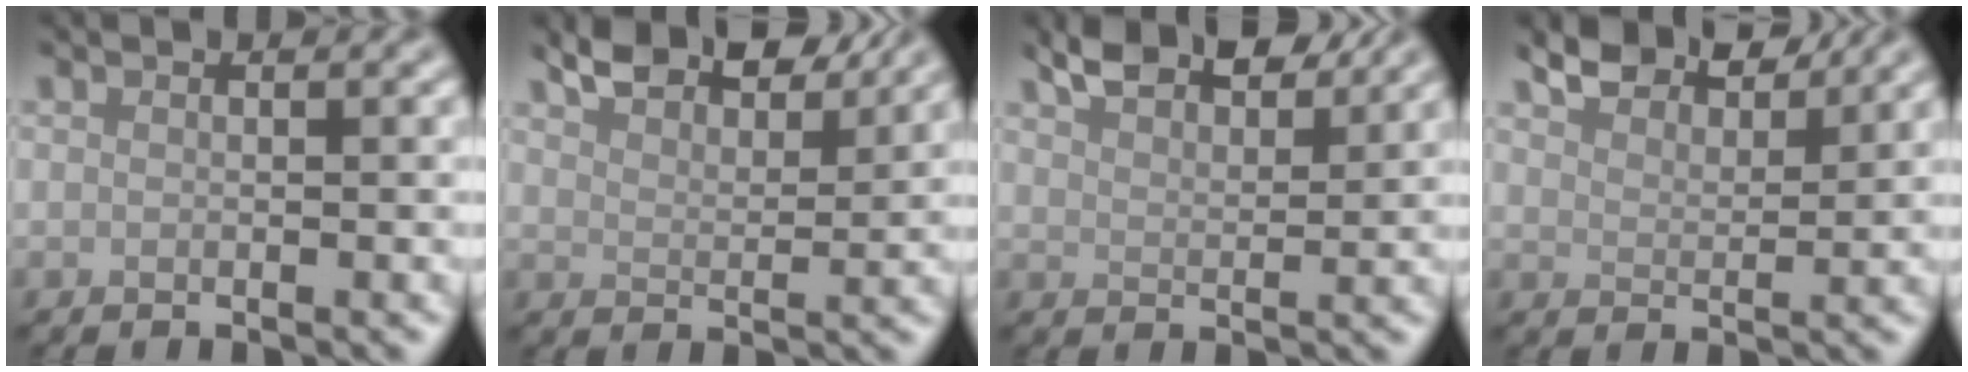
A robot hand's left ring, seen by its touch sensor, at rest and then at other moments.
{"total": 5.5, "force": [4.7, 1.6, 2.3], "torque": [-0.042, 0.009, 0.077]}
{"total": 5.1, "force": [4.1, 1.6, 2.5], "torque": [-0.044, 0.008, 0.072]}
{"total": 5.2, "force": [4.7, 1.4, 1.7], "torque": [-0.040, 0.008, 0.071]}